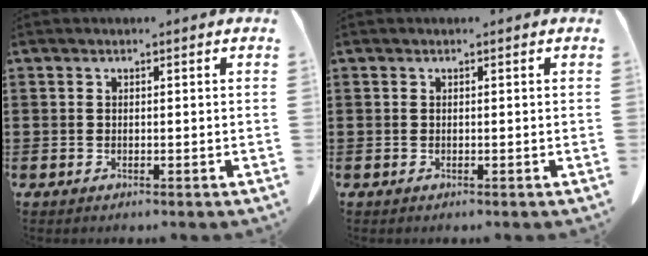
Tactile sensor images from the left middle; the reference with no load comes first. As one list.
[{"total": 0.0}]